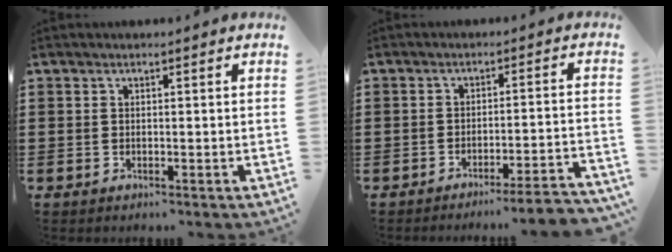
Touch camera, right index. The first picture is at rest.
{"total": 4.0, "force": [-3.7, -0.4, 1.6], "torque": [-0.027, -0.012, -0.072]}